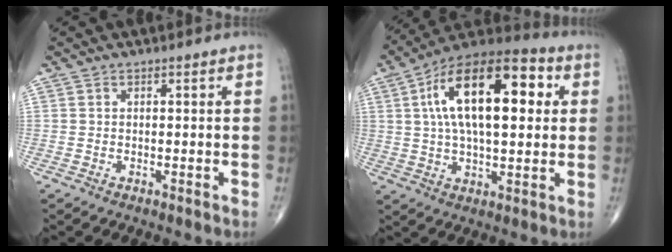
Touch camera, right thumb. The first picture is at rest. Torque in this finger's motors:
{"motor_torque": [0.00, 1.34, 2.03, 0.74, 0.41]}